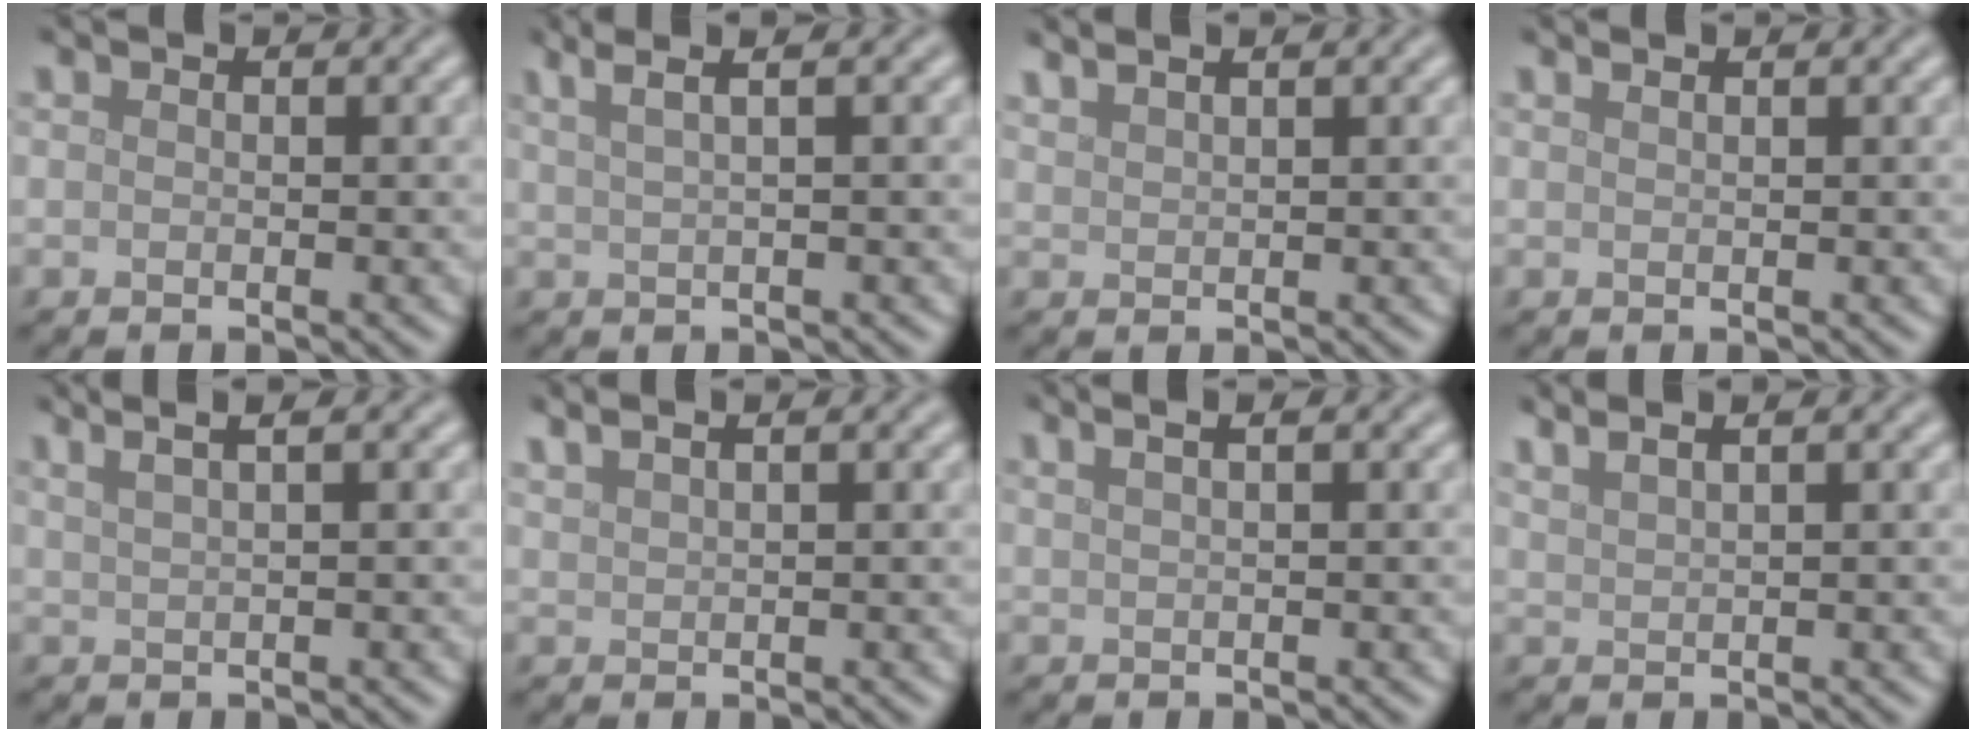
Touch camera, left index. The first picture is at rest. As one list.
[{"total": 5.4, "force": [3.4, 2.0, 3.8], "torque": [-0.041, 0.031, 0.022]}, {"total": 2.5, "force": [2.0, 0.7, 1.3], "torque": [-0.008, 0.009, 0.018]}, {"total": 1.0, "force": [0.7, 0.4, 0.5], "torque": [-0.003, -0.001, 0.004]}, {"total": 5.5, "force": [3.4, 2.2, 3.6], "torque": [-0.031, 0.036, 0.023]}, {"total": 3.4, "force": [2.5, 1.2, 2.0], "torque": [-0.017, 0.019, 0.019]}, {"total": 4.3, "force": [2.4, 2.1, 2.9], "torque": [-0.019, 0.031, 0.004]}, {"total": 4.5, "force": [3.2, 1.7, 2.6], "torque": [-0.018, 0.030, 0.022]}]